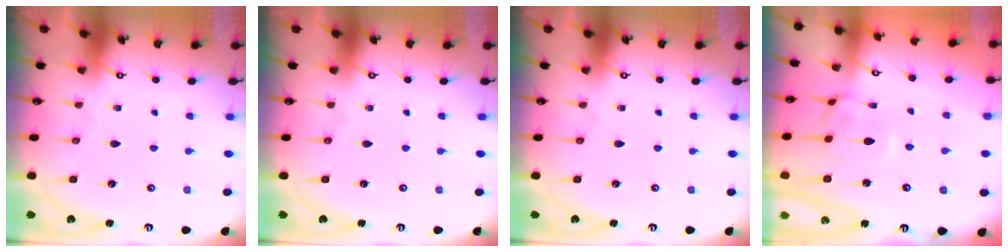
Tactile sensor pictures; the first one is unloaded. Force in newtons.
{"total": 0.0}
{"total": 0.0}
{"total": 0.7, "press": 0.4, "slide": 0.6}